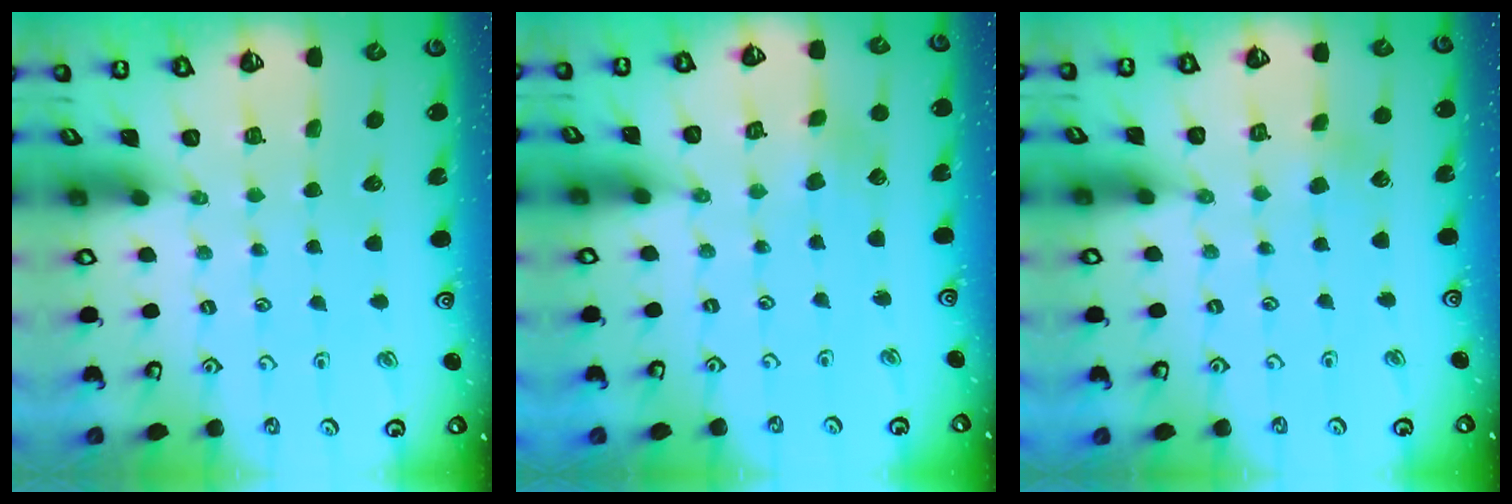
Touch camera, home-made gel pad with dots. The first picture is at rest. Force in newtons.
{"total": 1.9, "press": 1.9, "slide": 0.3}
{"total": 1.8, "press": 1.7, "slide": 0.2}